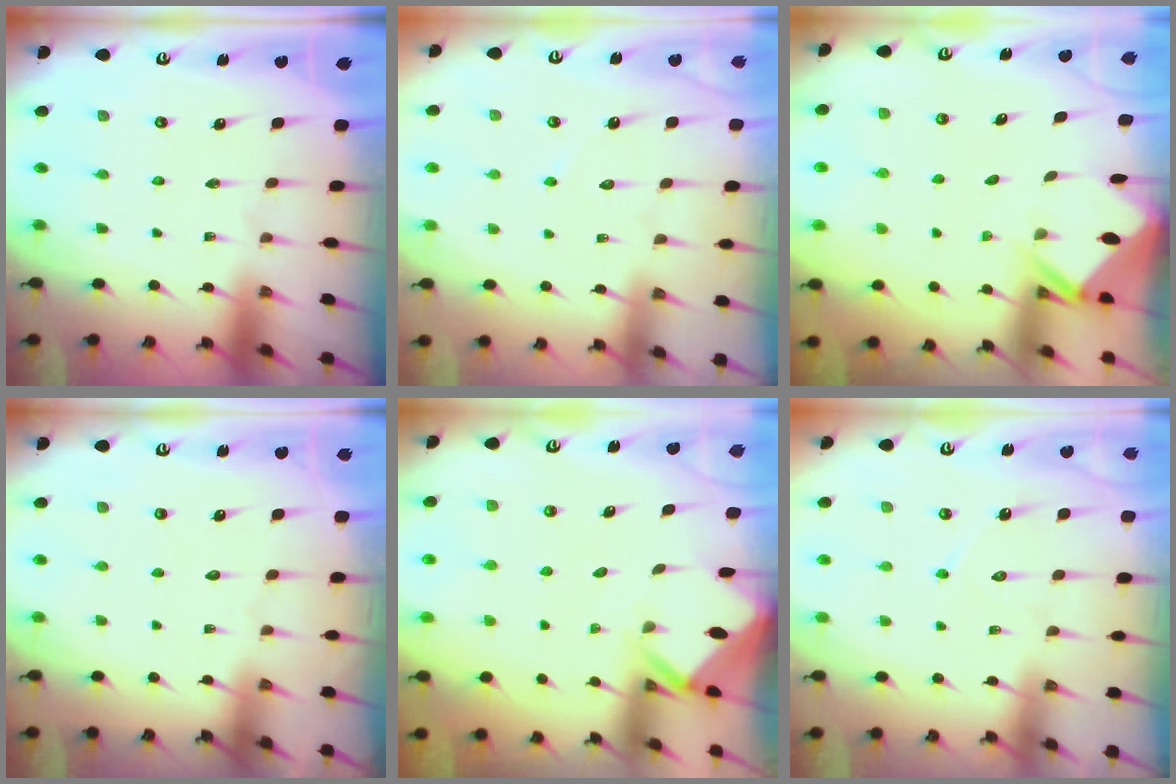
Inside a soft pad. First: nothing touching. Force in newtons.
{"total": 4.0, "press": 3.9, "slide": 0.4}
{"total": 2.3, "press": 2.3, "slide": 0.1}
{"total": 0.8, "press": 0.8, "slide": 0.2}
{"total": 2.6, "press": 2.5, "slide": 0.3}
{"total": 7.0, "press": 7.0, "slide": 0.4}